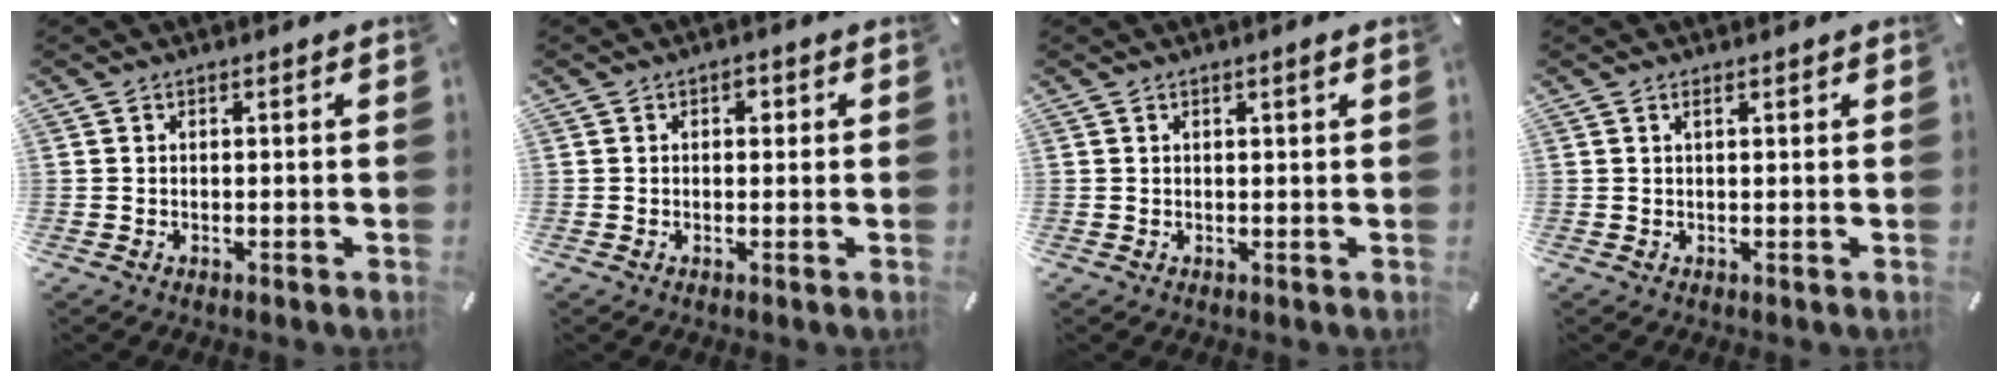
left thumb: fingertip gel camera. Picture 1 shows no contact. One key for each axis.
{"total": 1.5, "fx": 0.4, "fy": 1.2, "fz": 0.9, "tx": -0.011, "ty": 0.005, "tz": 0.003}
{"total": 1.2, "fx": 0.6, "fy": 0.1, "fz": 1.0, "tx": -0.019, "ty": 0.001, "tz": 0.009}
{"total": 1.0, "fx": 0.5, "fy": 0.3, "fz": 0.8, "tx": -0.016, "ty": 0.001, "tz": 0.008}